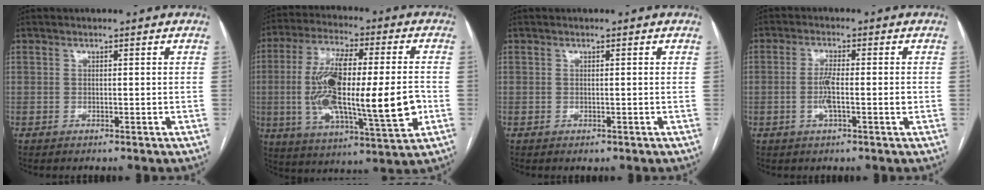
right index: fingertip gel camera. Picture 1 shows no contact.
{"total": 21.2, "force": [-2.2, 4.6, 20.6], "torque": [-0.367, -0.003, -0.027]}
{"total": 0.5, "force": [-0.1, 0.4, 0.4], "torque": [-0.003, 0.001, 0.001]}
{"total": 4.3, "force": [-0.7, 0.6, 4.2], "torque": [-0.085, 0.004, -0.011]}